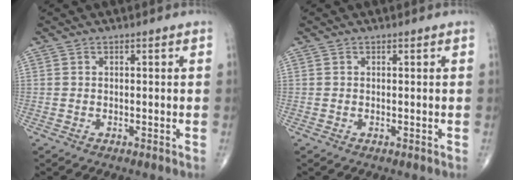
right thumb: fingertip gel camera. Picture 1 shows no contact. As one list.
[{"total": 0.0}]